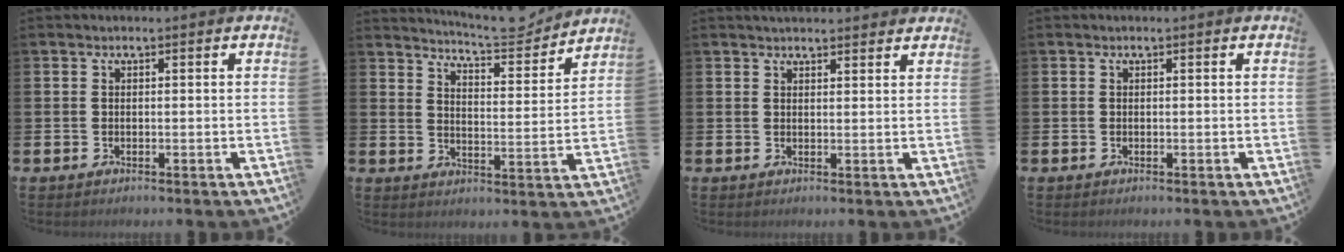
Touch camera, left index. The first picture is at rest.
{"total": 6.3, "force": [6.2, 0.1, 1.2], "torque": [-0.033, -0.044, 0.106]}
{"total": 2.4, "force": [2.3, 0.3, 0.1], "torque": [-0.007, -0.009, 0.043]}
{"total": 0.0}